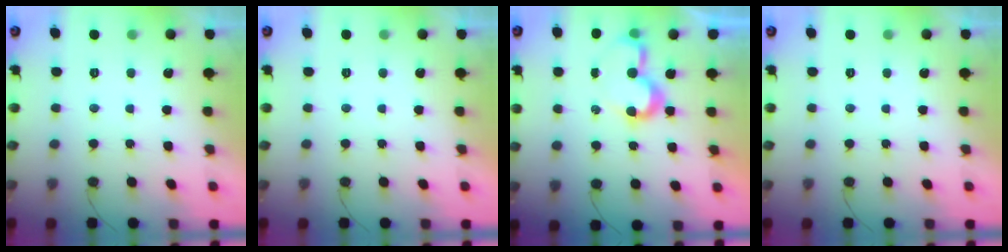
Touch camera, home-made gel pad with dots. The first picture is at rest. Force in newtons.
{"total": 1.8, "press": 1.8, "slide": 0.1}
{"total": 7.5, "press": 7.4, "slide": 0.9}
{"total": 0.0}